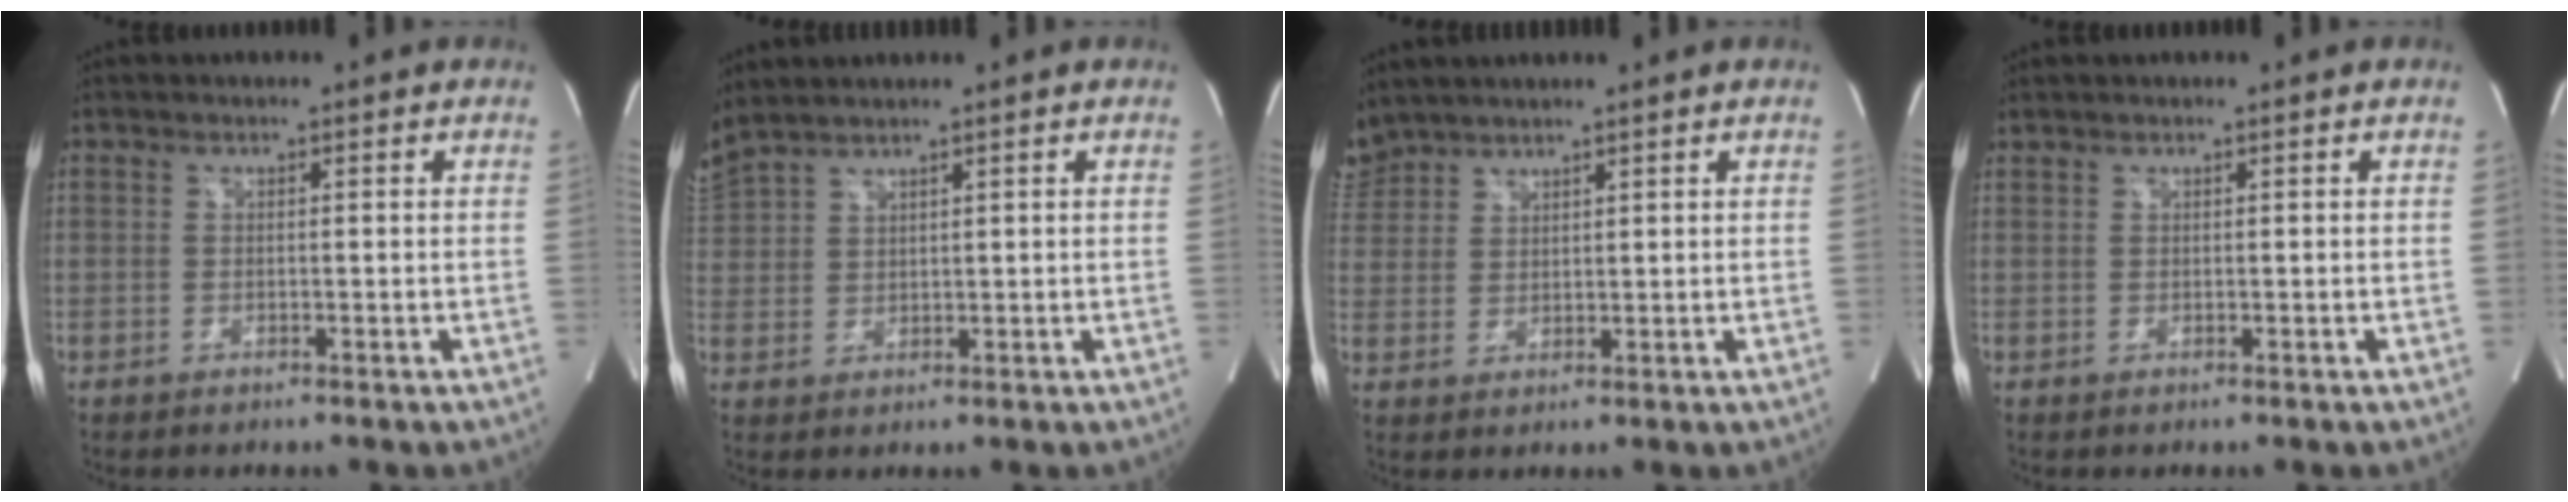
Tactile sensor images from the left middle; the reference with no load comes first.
{"total": 5.3, "force": [4.9, 0.1, 2.0], "torque": [-0.059, 0.020, 0.110]}
{"total": 4.6, "force": [4.4, 1.3, 0.2], "torque": [-0.011, 0.019, 0.094]}
{"total": 0.6, "force": [0.5, 0.0, 0.1], "torque": [-0.012, 0.008, 0.018]}